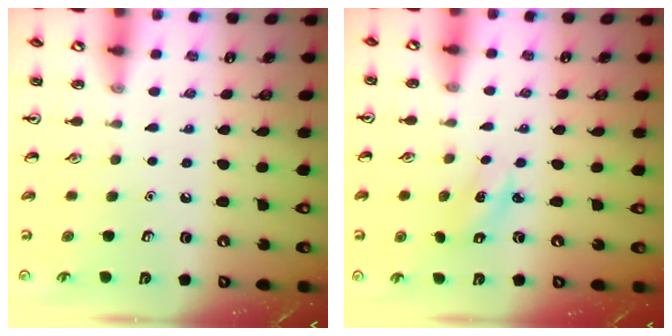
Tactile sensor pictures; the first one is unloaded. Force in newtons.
{"total": 2.3, "press": 2.2, "slide": 0.4}